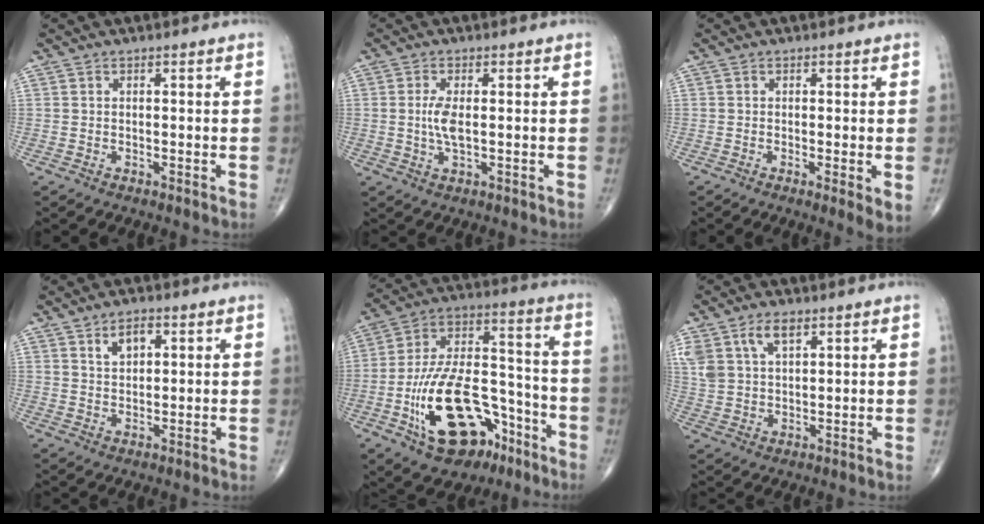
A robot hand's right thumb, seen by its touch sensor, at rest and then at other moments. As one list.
[{"total": 3.9, "force": [0.1, 1.4, 3.7], "torque": [-0.086, -0.005, 0.002]}, {"total": 3.1, "force": [-0.5, 0.6, 3.0], "torque": [-0.055, -0.014, -0.012]}, {"total": 4.2, "force": [1.9, 2.4, 2.9], "torque": [-0.038, -0.006, 0.034]}, {"total": 22.8, "force": [-10.5, 12.4, 16.0], "torque": [-0.264, 0.082, -0.160]}, {"total": 8.6, "force": [4.5, 4.8, 5.6], "torque": [-0.112, -0.007, 0.095]}]